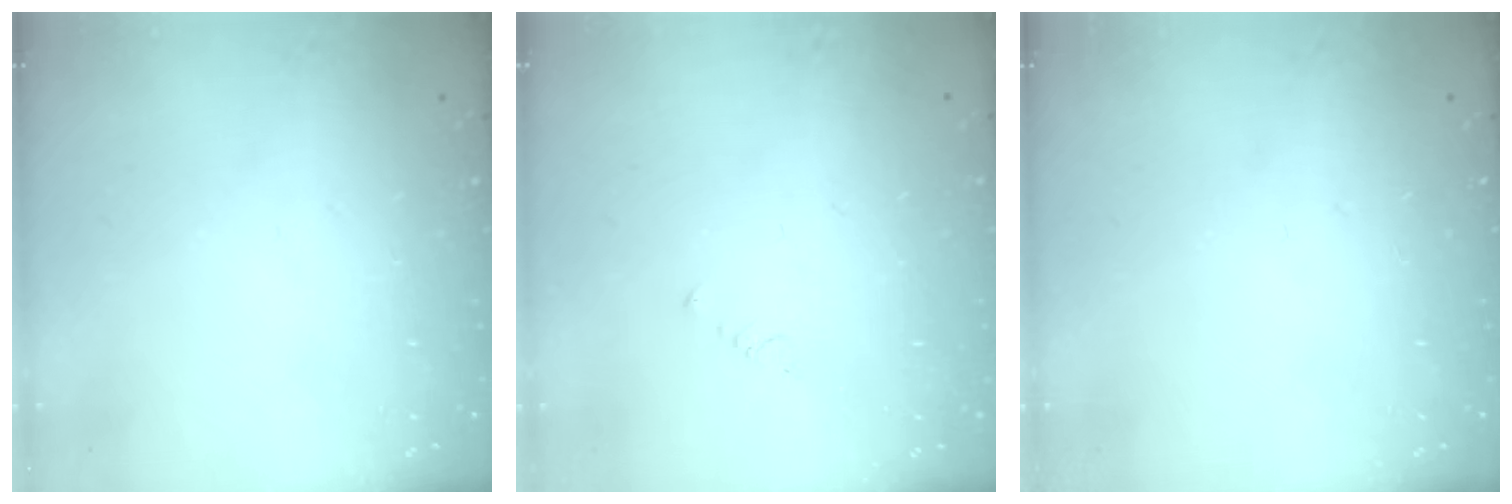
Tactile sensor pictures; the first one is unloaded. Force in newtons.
{"total": 0.7, "press": 0.6, "slide": 0.2}
{"total": 0.0}